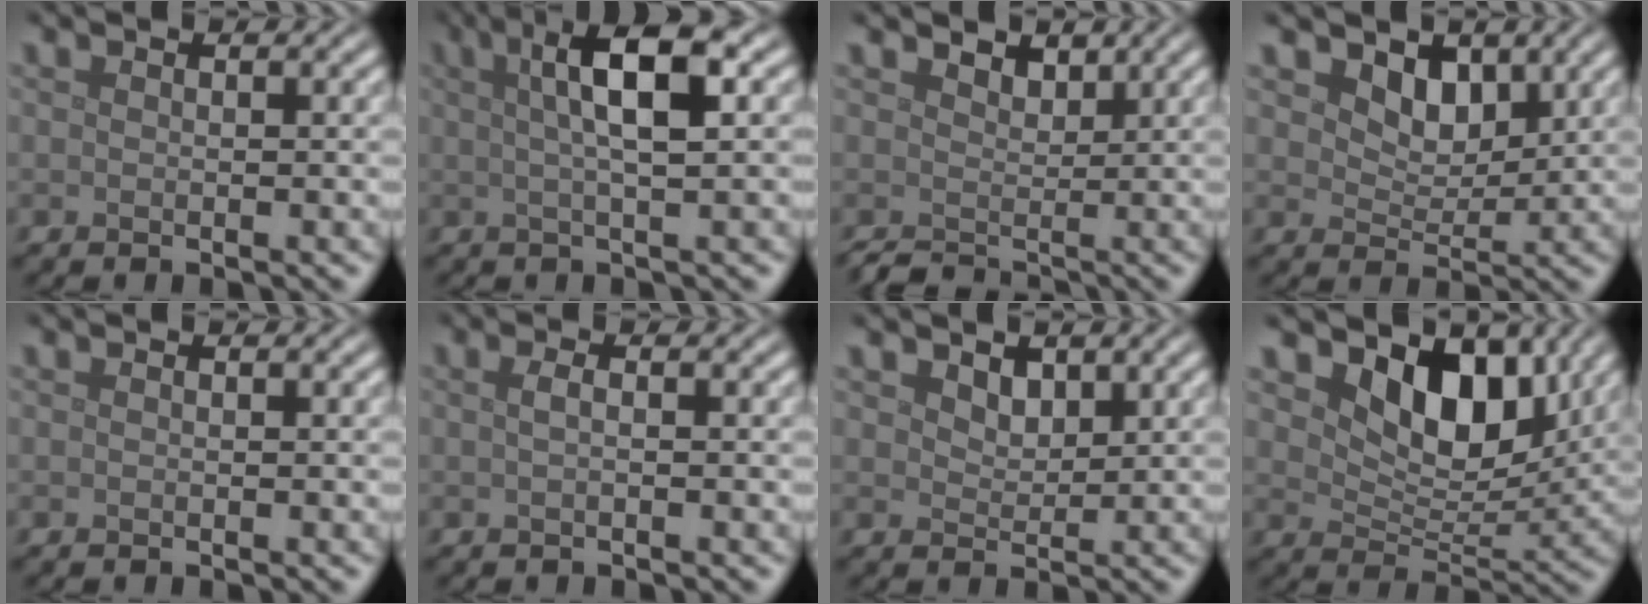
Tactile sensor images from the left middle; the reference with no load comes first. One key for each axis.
{"total": 6.6, "fx": 1.8, "fy": 1.6, "fz": 6.1, "tx": -0.078, "ty": 0.018, "tz": 0.022}
{"total": 1.5, "fx": 0.6, "fy": 1.2, "fz": 0.6, "tx": -0.018, "ty": -0.006, "tz": 0.007}
{"total": 2.8, "fx": 1.8, "fy": 1.8, "fz": 1.3, "tx": -0.033, "ty": -0.011, "tz": 0.027}
{"total": 0.0}
{"total": 1.0, "fx": 0.1, "fy": 0.3, "fz": 0.9, "tx": -0.018, "ty": 0.003, "tz": -0.001}
{"total": 1.5, "fx": 1.1, "fy": 0.9, "fz": 0.6, "tx": -0.015, "ty": -0.003, "tz": 0.020}
{"total": 6.9, "fx": 3.9, "fy": 3.8, "fz": 4.2, "tx": -0.065, "ty": -0.014, "tz": 0.057}